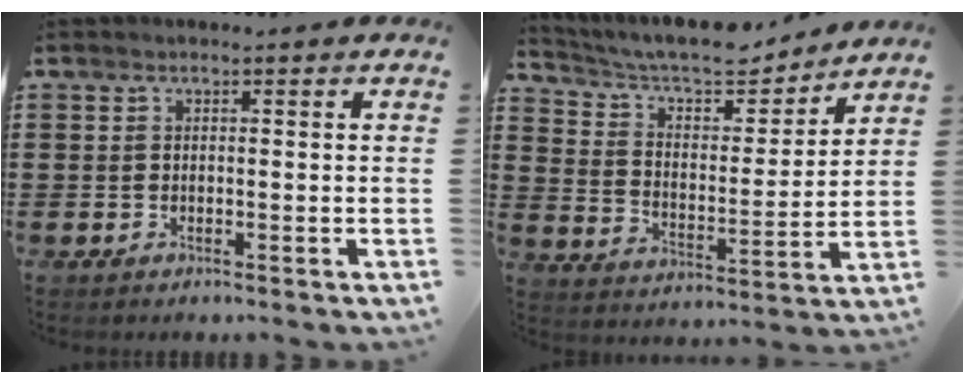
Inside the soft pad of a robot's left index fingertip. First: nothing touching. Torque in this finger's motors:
{"motor_torque": [1.08, -1.06, 0.28, 0.07]}